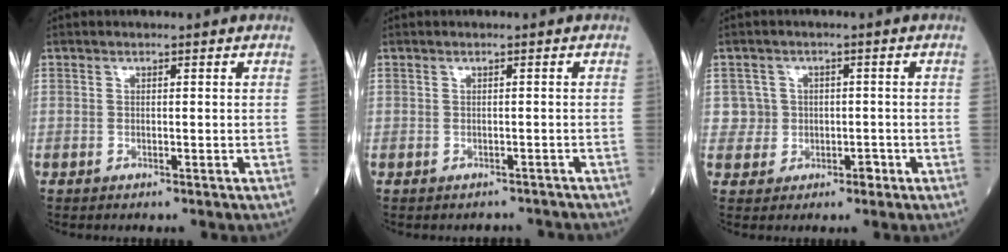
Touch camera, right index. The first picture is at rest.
{"total": 2.4, "force": [-2.2, 0.9, 0.3], "torque": [0.002, -0.001, -0.026]}
{"total": 3.6, "force": [-0.2, 3.6, 0.1], "torque": [0.014, 0.010, 0.000]}